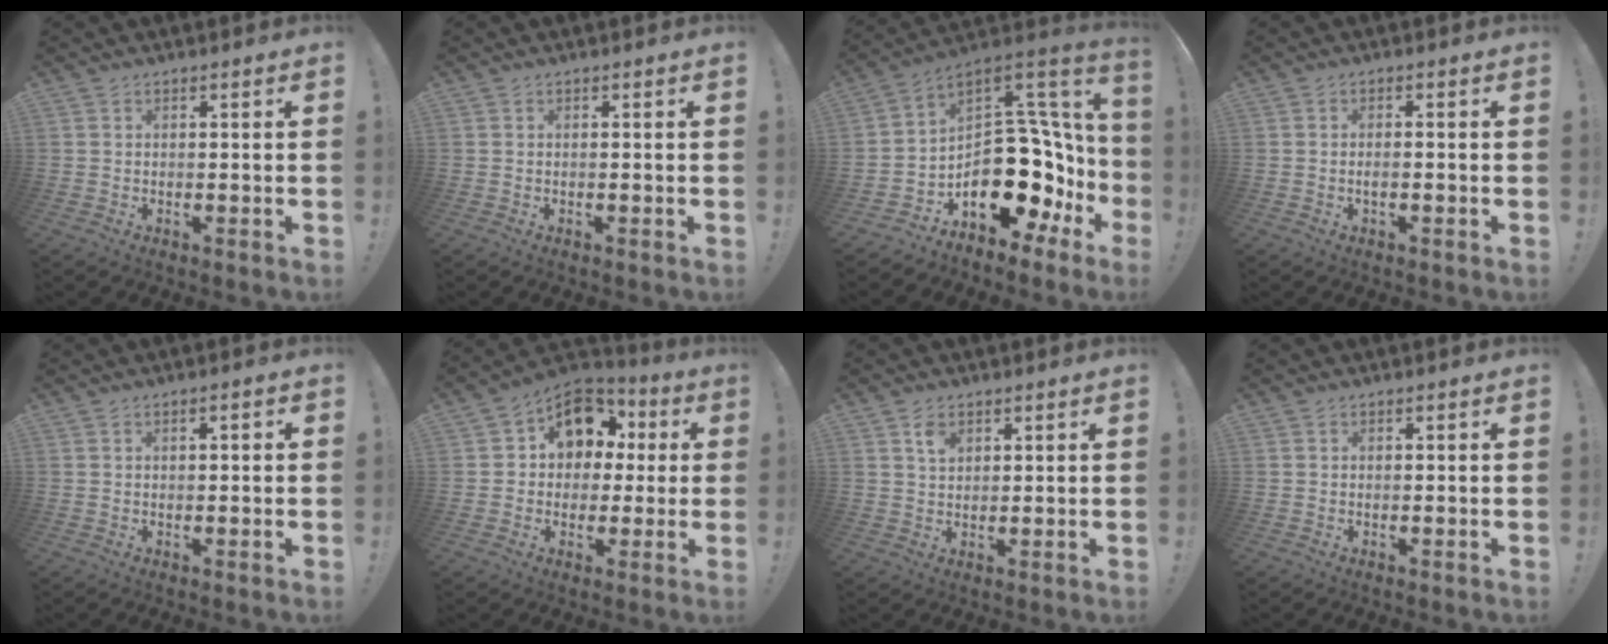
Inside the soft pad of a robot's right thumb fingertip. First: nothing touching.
{"total": 0.0}
{"total": 22.0, "force": [-5.7, 14.6, 15.4], "torque": [-0.188, 0.004, -0.044]}
{"total": 1.4, "force": [-0.8, -0.1, 1.1], "torque": [-0.028, 0.002, -0.014]}
{"total": 1.0, "force": [-0.1, 0.4, 1.0], "torque": [-0.012, 0.001, -0.005]}
{"total": 13.0, "force": [3.9, 10.6, 6.5], "torque": [-0.083, -0.014, 0.076]}
{"total": 3.5, "force": [2.0, 1.9, 2.2], "torque": [-0.025, -0.009, 0.033]}
{"total": 0.0}